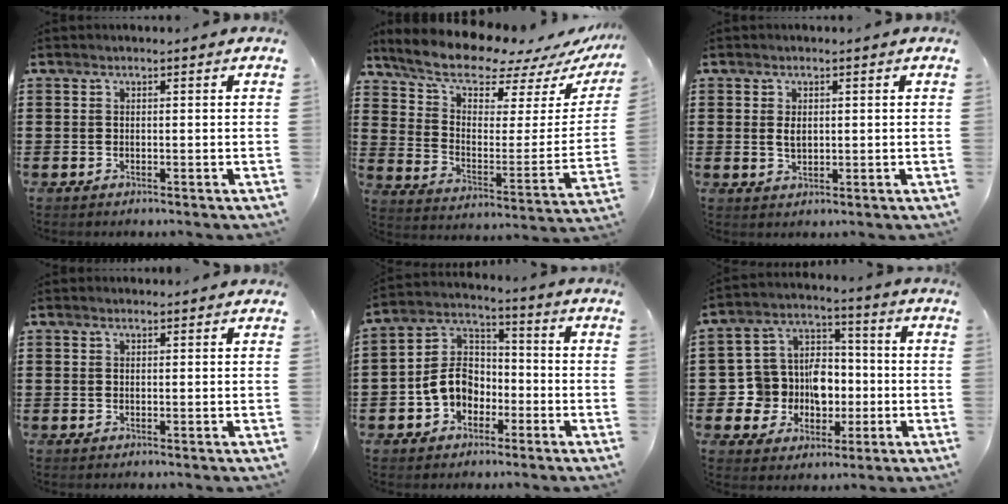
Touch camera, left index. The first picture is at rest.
{"total": 10.3, "force": [9.2, 2.6, 3.7], "torque": [-0.105, -0.066, 0.160]}
{"total": 2.0, "force": [0.4, 1.1, 1.6], "torque": [-0.036, 0.005, 0.007]}
{"total": 0.7, "force": [0.6, 0.2, 0.2], "torque": [-0.006, 0.000, 0.013]}
{"total": 7.2, "force": [-2.5, 5.8, 3.5], "torque": [-0.102, 0.009, -0.057]}
{"total": 9.7, "force": [-0.6, 9.1, 3.5], "torque": [-0.100, 0.002, -0.002]}